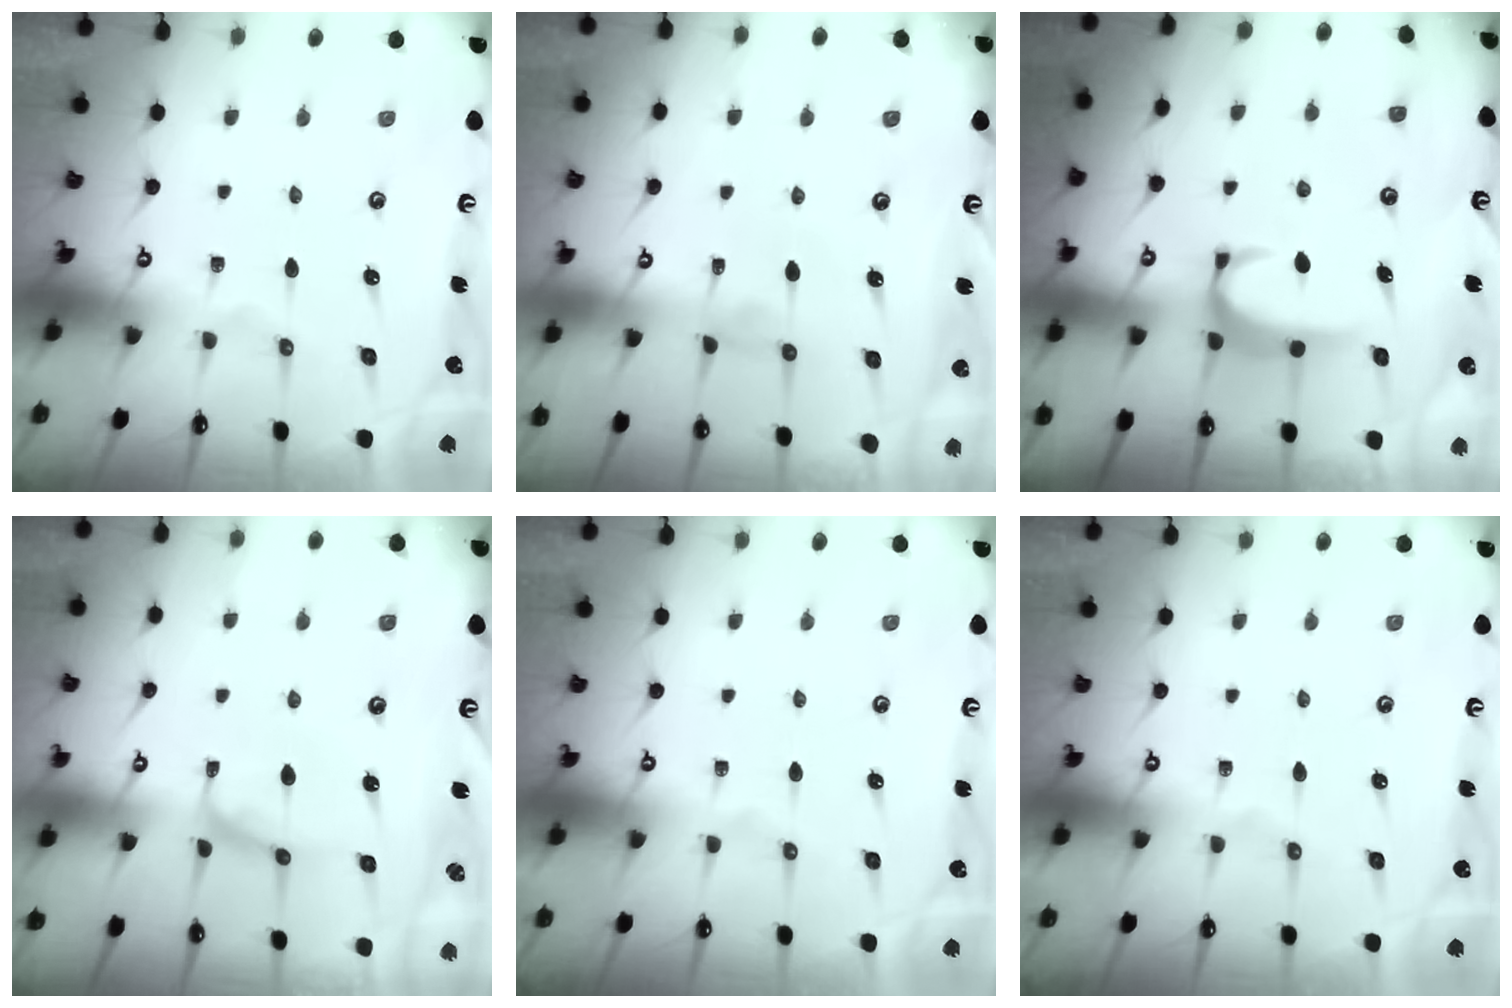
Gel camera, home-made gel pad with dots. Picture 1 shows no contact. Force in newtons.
{"total": 0.0}
{"total": 2.0, "press": 1.9, "slide": 0.6}
{"total": 2.8, "press": 2.7, "slide": 0.7}
{"total": 0.0}
{"total": 0.0}